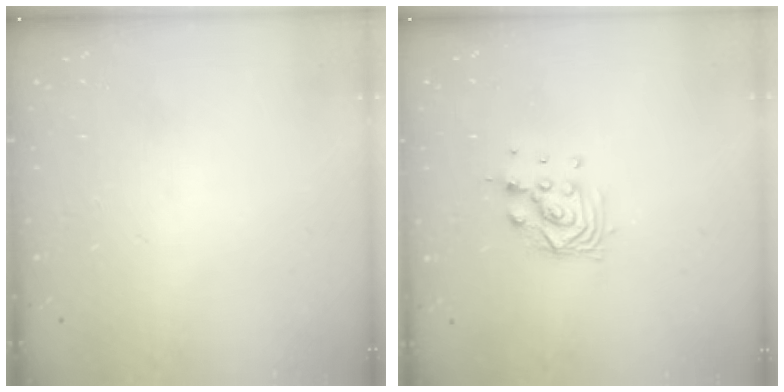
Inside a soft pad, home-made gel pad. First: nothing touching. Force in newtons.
{"total": 7.9, "press": 7.8, "slide": 0.6}